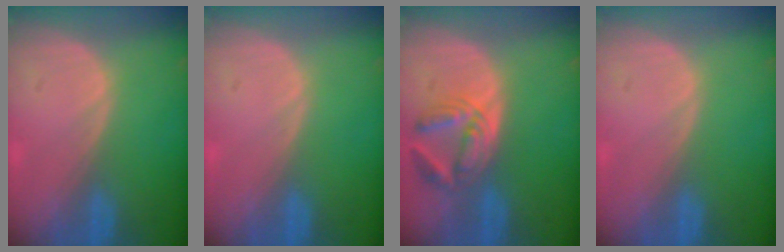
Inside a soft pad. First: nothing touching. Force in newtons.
{"total": 0.0}
{"total": 5.7, "press": 5.7, "slide": 0.6}
{"total": 0.0}